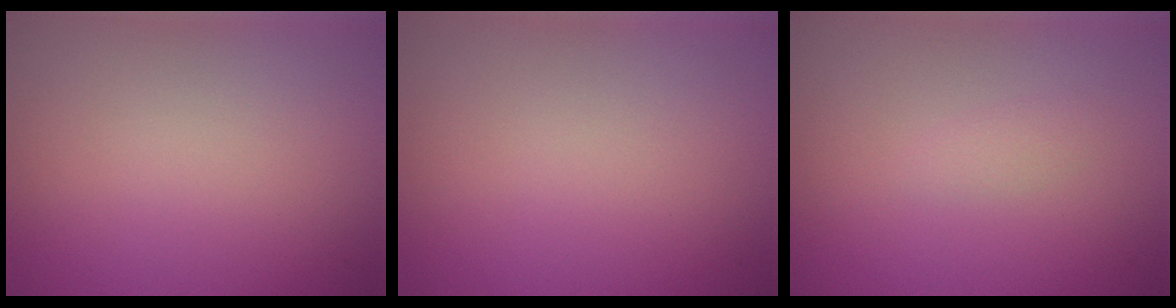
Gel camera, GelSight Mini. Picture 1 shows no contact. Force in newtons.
{"total": 0.0}
{"total": 0.8, "press": 0.8, "slide": 0.1}